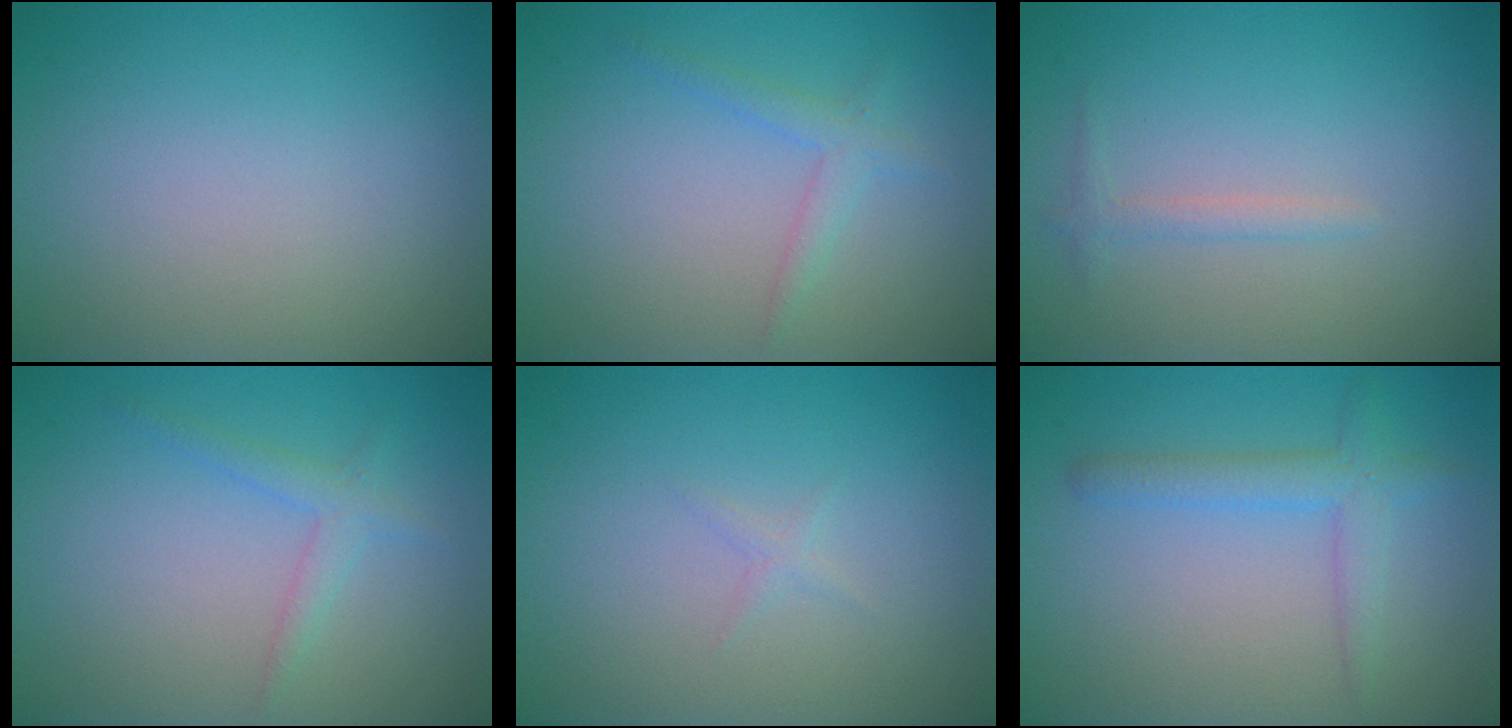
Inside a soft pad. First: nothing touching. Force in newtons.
{"total": 1.6, "press": 1.6, "slide": 0.2}
{"total": 1.1, "press": 1.1, "slide": 0.1}
{"total": 1.6, "press": 1.6, "slide": 0.2}
{"total": 0.6, "press": 0.6, "slide": 0.0}
{"total": 2.7, "press": 2.7, "slide": 0.2}